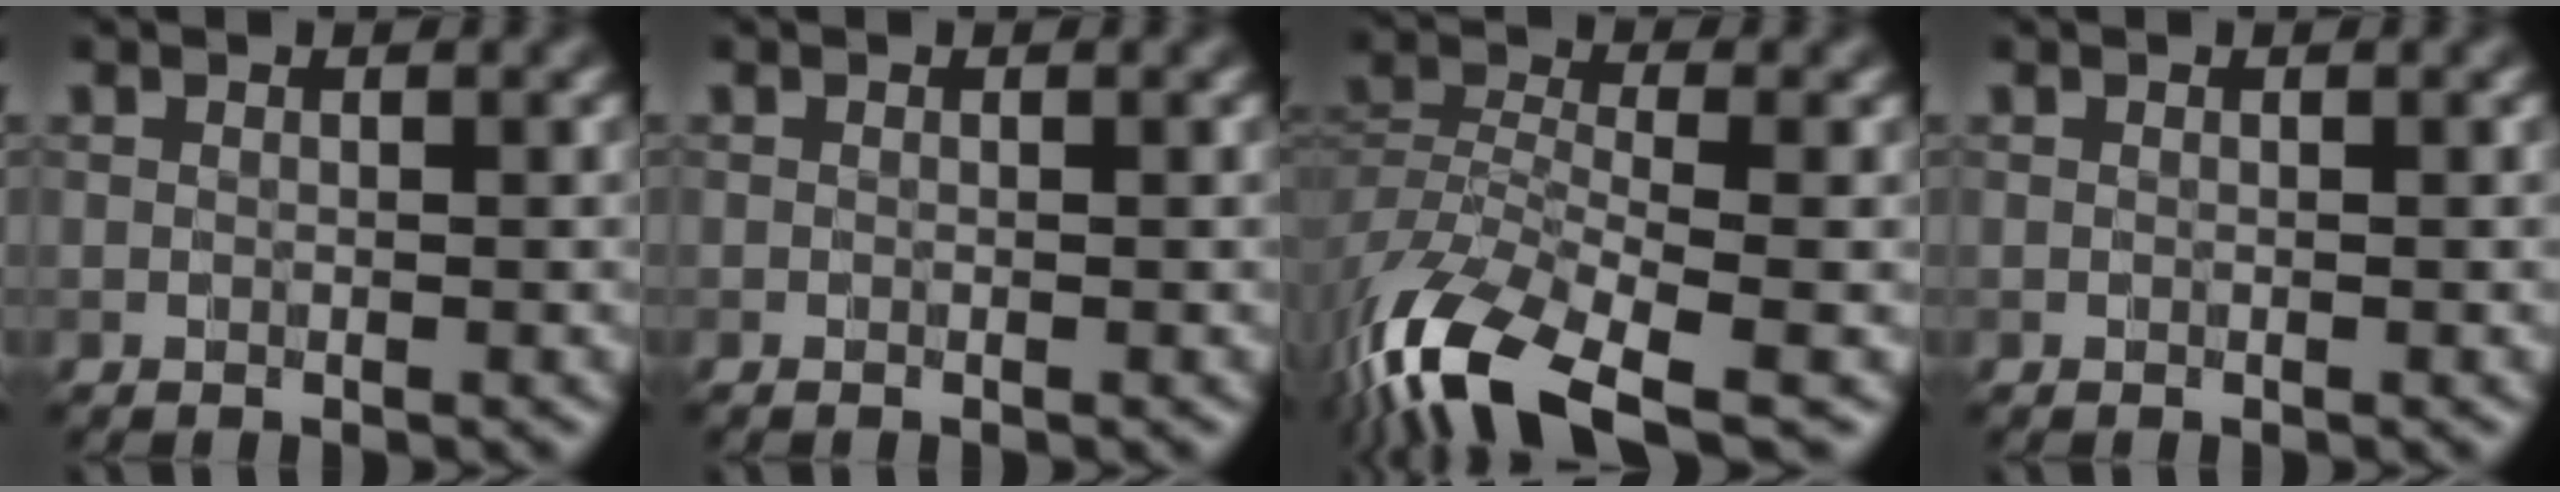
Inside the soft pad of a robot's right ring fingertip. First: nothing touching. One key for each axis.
{"total": 0.0}
{"total": 11.2, "fx": -7.1, "fy": 4.0, "fz": 7.6, "tx": -0.160, "ty": -0.018, "tz": -0.140}
{"total": 0.0}